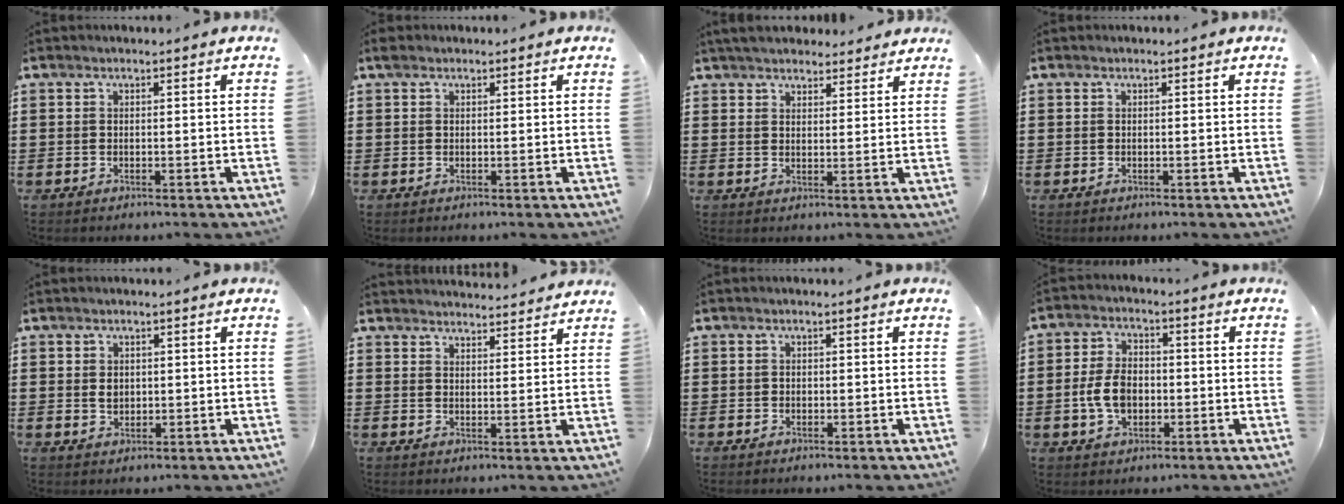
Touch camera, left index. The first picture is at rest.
{"total": 0.8, "force": [0.5, 0.5, 0.3], "torque": [-0.008, 0.006, 0.009]}
{"total": 4.1, "force": [3.9, 1.0, 0.7], "torque": [-0.025, -0.004, 0.076]}
{"total": 0.0}
{"total": 1.8, "force": [0.2, 1.4, 1.1], "torque": [-0.025, 0.007, 0.003]}
{"total": 3.0, "force": [3.0, 0.0, -0.2], "torque": [-0.005, -0.013, 0.057]}
{"total": 0.6, "force": [-0.2, 0.5, 0.1], "torque": [-0.004, 0.004, -0.004]}
{"total": 6.6, "force": [-1.1, 4.2, 4.9], "torque": [-0.118, 0.003, -0.027]}